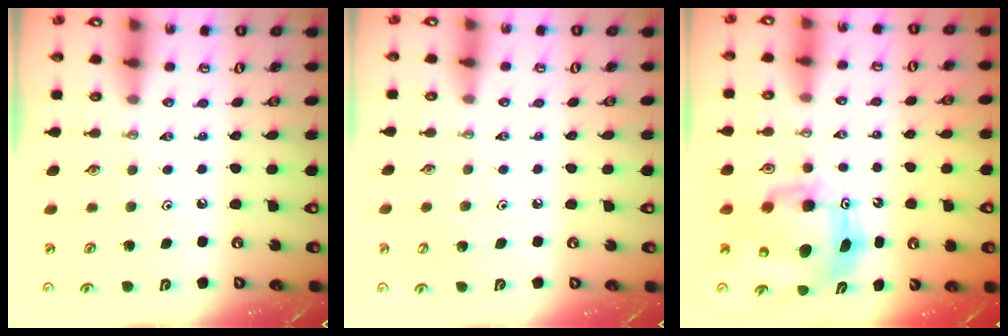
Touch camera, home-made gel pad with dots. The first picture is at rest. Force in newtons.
{"total": 3.8, "press": 3.7, "slide": 0.4}
{"total": 10.2, "press": 10.1, "slide": 1.0}